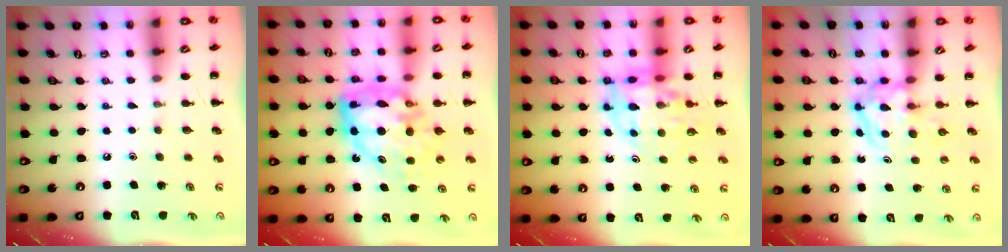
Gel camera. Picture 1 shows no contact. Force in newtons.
{"total": 14.9, "press": 14.4, "slide": 3.8}
{"total": 10.6, "press": 10.0, "slide": 3.6}
{"total": 3.9, "press": 3.9, "slide": 0.4}